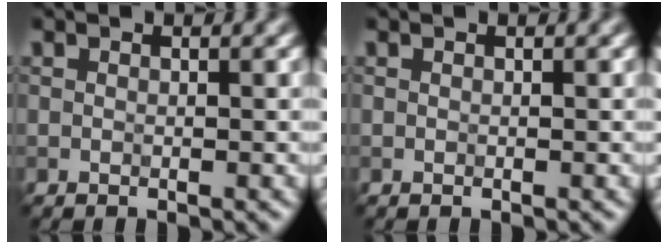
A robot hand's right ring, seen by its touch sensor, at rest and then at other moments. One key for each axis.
{"total": 0.0}